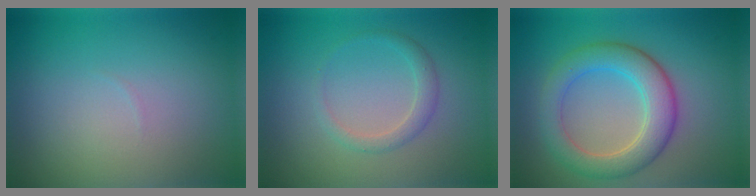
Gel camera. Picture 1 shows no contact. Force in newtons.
{"total": 1.6, "press": 1.6, "slide": 0.1}
{"total": 5.5, "press": 5.5, "slide": 0.4}